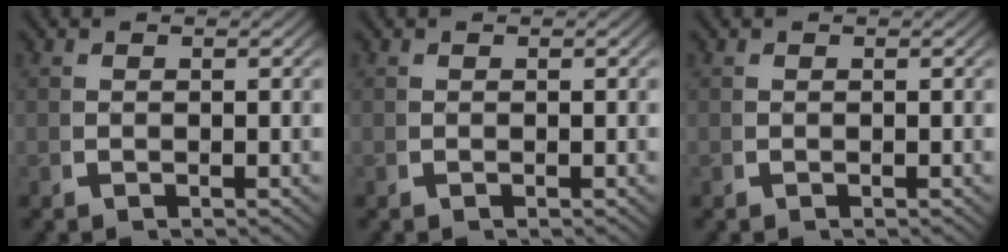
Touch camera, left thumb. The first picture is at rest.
{"total": 0.0}
{"total": 0.0}